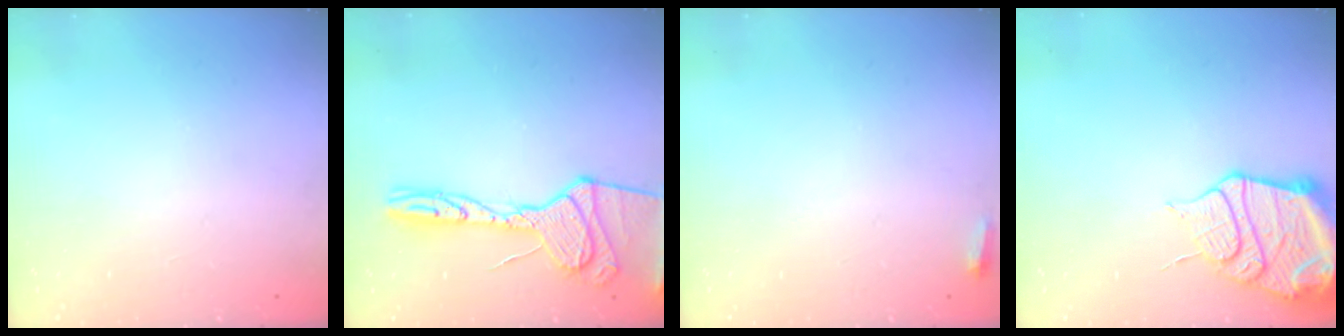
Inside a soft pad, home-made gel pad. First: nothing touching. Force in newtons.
{"total": 18.9, "press": 18.8, "slide": 1.9}
{"total": 2.7, "press": 2.6, "slide": 0.9}
{"total": 17.2, "press": 17.1, "slide": 1.7}